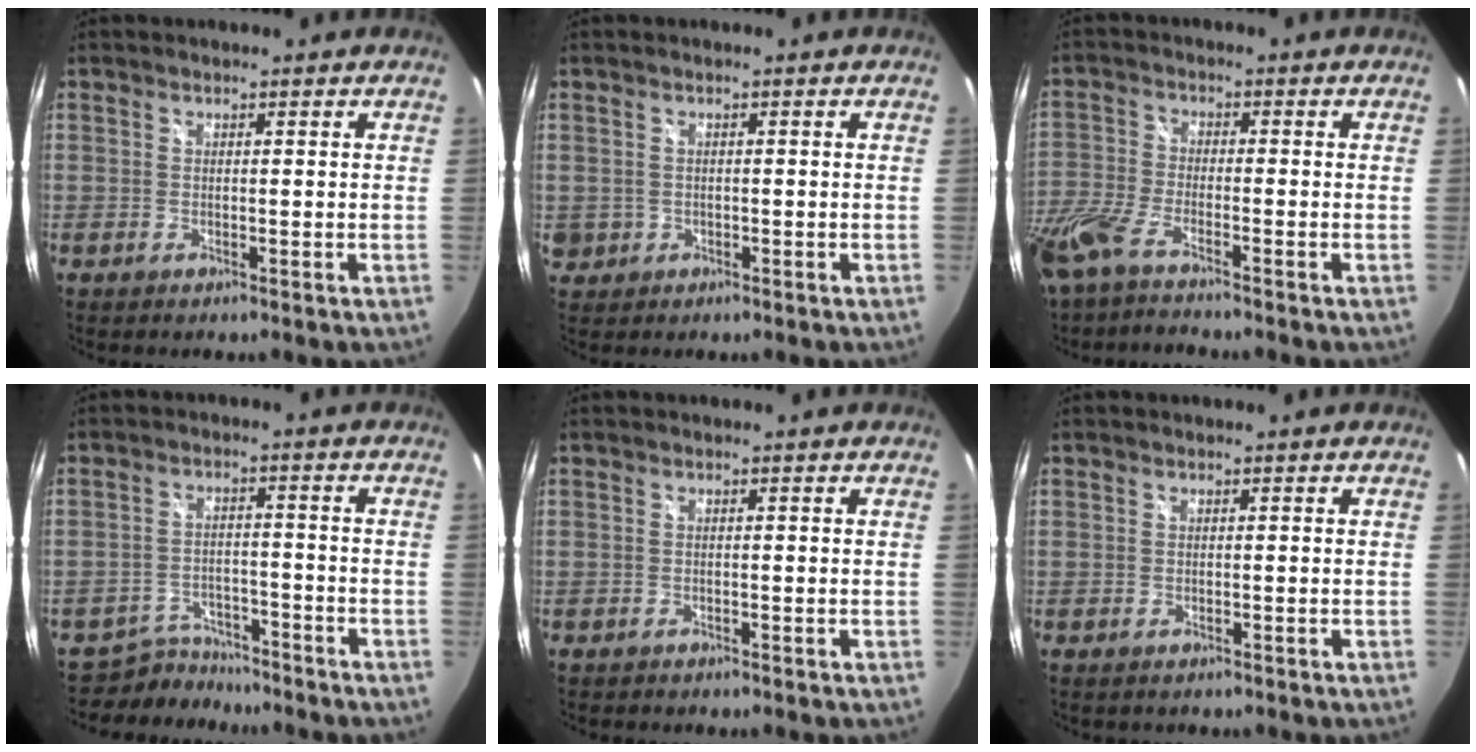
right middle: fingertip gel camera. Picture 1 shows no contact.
{"total": 3.5, "force": [-0.4, 3.2, 1.2], "torque": [-0.028, -0.001, 0.001]}
{"total": 8.5, "force": [-6.7, 1.8, 4.8], "torque": [-0.125, -0.019, -0.138]}
{"total": 6.2, "force": [-5.8, 2.3, -0.2], "torque": [-0.015, 0.010, -0.093]}
{"total": 0.5, "force": [-0.5, 0.1, 0.0], "torque": [-0.005, 0.000, -0.008]}
{"total": 0.0}